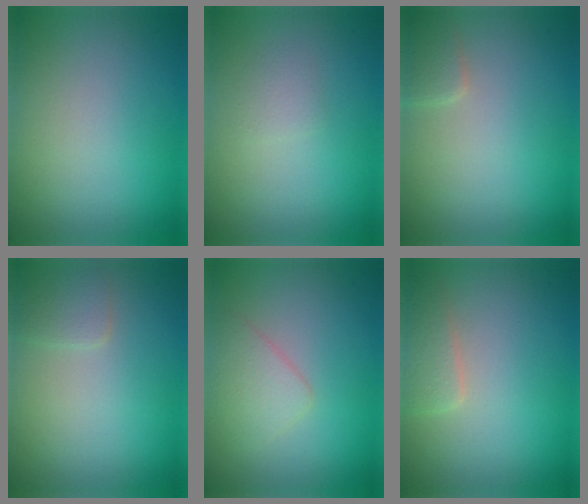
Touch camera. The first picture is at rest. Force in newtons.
{"total": 1.1, "press": 1.0, "slide": 0.1}
{"total": 1.6, "press": 1.6, "slide": 0.1}
{"total": 1.5, "press": 1.5, "slide": 0.0}
{"total": 2.2, "press": 2.2, "slide": 0.0}
{"total": 2.0, "press": 2.0, "slide": 0.2}